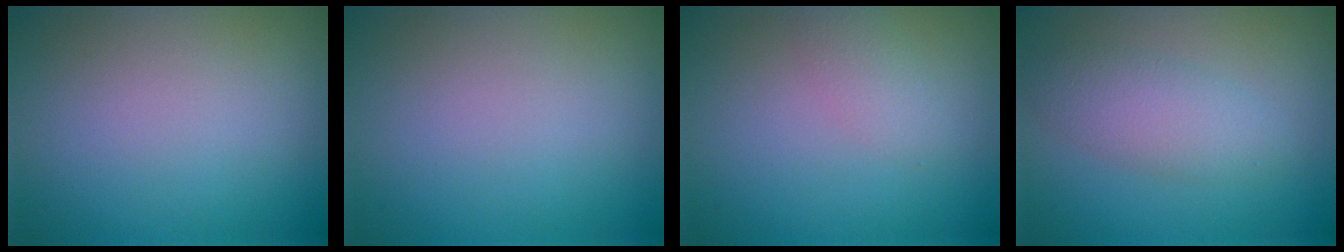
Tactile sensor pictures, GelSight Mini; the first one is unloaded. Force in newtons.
{"total": 0.0}
{"total": 1.5, "press": 1.5, "slide": 0.1}
{"total": 3.3, "press": 3.3, "slide": 0.0}